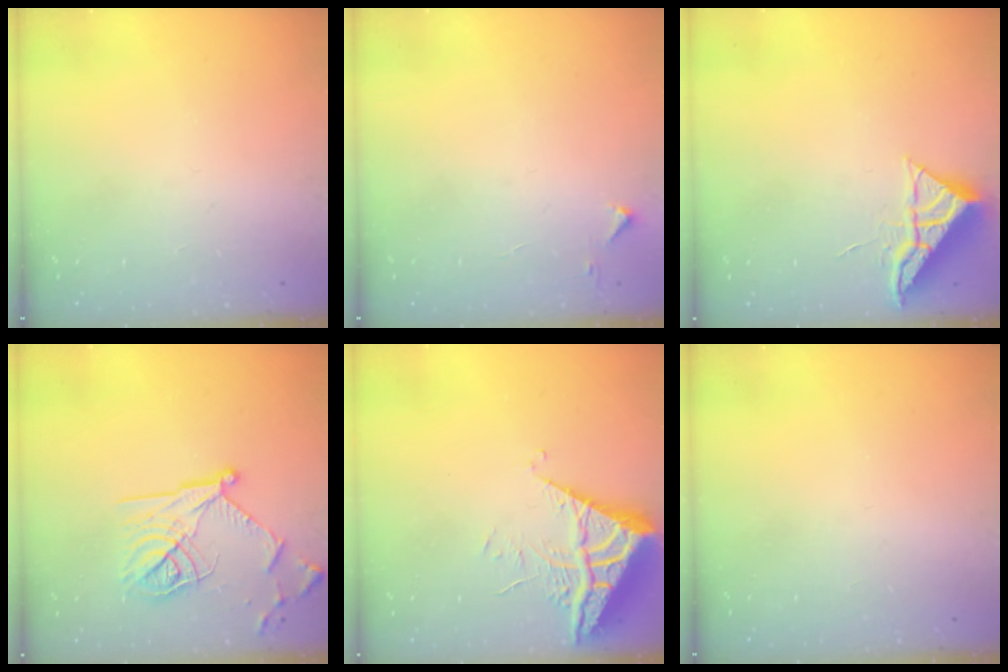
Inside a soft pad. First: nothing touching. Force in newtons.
{"total": 2.8, "press": 2.8, "slide": 0.4}
{"total": 6.4, "press": 6.4, "slide": 0.2}
{"total": 18.1, "press": 18.1, "slide": 1.0}
{"total": 6.6, "press": 6.6, "slide": 0.6}
{"total": 0.0}